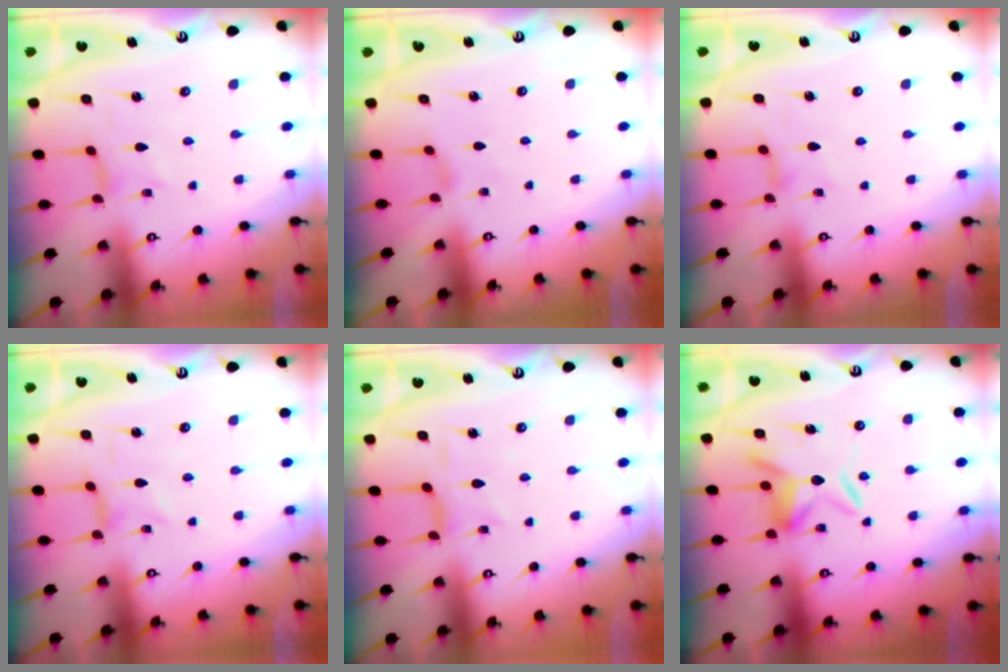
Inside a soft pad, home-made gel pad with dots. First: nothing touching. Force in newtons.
{"total": 0.8, "press": 0.7, "slide": 0.4}
{"total": 3.6, "press": 3.6, "slide": 0.5}
{"total": 0.0}
{"total": 2.4, "press": 2.4, "slide": 0.6}
{"total": 9.8, "press": 9.7, "slide": 1.3}